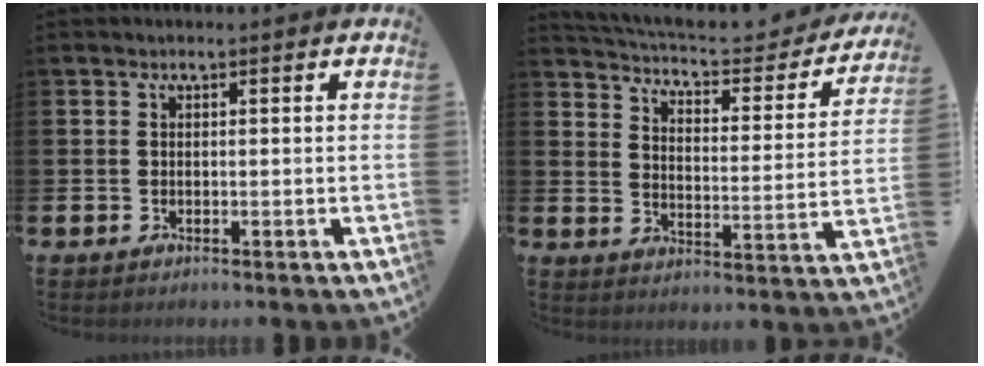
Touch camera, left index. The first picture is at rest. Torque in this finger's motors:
{"motor_torque": [0.29, -0.66, 0.11, 0.05]}